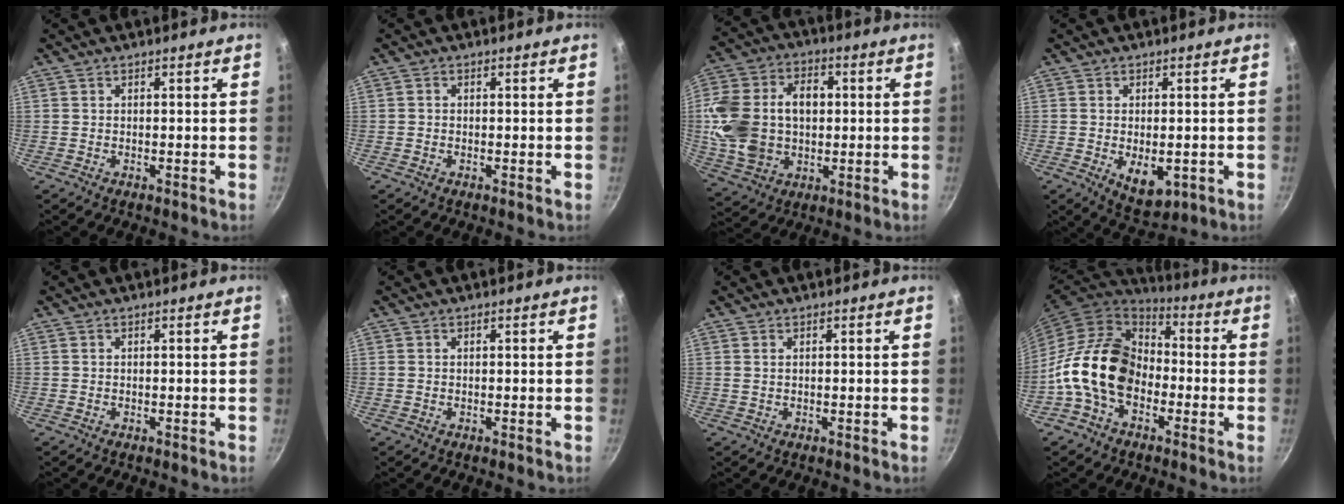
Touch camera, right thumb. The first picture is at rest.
{"total": 0.5, "force": [-0.2, 0.5, 0.2], "torque": [-0.002, 0.002, -0.004]}
{"total": 18.2, "force": [0.8, 13.3, 12.4], "torque": [-0.233, 0.022, 0.020]}
{"total": 7.0, "force": [-1.5, 4.0, 5.5], "torque": [-0.071, -0.008, -0.008]}
{"total": 0.0}
{"total": 0.0}
{"total": 0.7, "force": [0.3, 0.4, 0.5], "torque": [-0.010, 0.001, 0.006]}
{"total": 17.0, "force": [-3.9, 12.2, 11.2], "torque": [-0.164, 0.045, -0.091]}